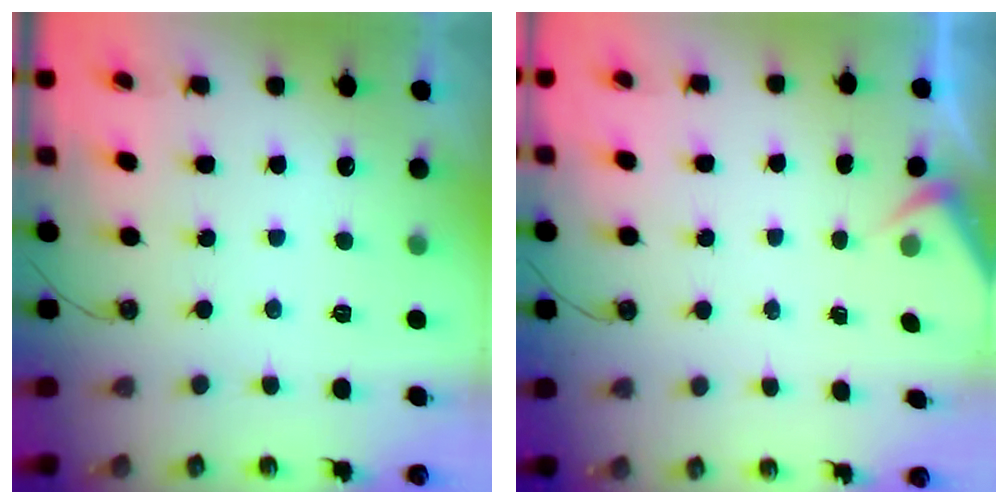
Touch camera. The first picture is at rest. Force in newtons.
{"total": 2.6, "press": 2.5, "slide": 0.5}